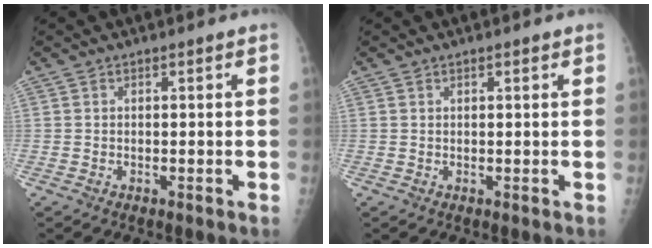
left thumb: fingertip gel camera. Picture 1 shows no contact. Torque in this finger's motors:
{"motor_torque": [-0.51, 0.06, -0.08, -0.02, -0.06]}